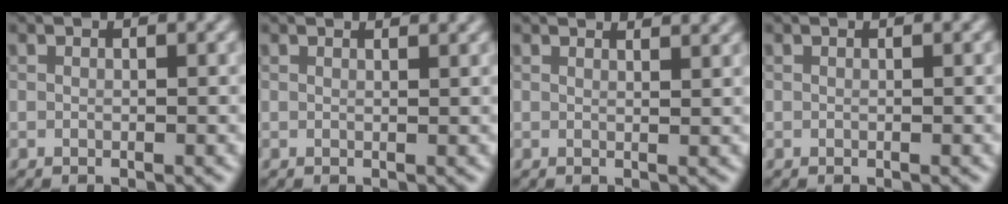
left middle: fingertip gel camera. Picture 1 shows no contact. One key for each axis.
{"total": 1.8, "fx": 1.7, "fy": 0.3, "fz": 0.6, "tx": -0.012, "ty": 0.003, "tz": 0.014}
{"total": 3.5, "fx": 3.0, "fy": 1.0, "fz": 1.4, "tx": -0.001, "ty": 0.015, "tz": 0.016}
{"total": 0.0}